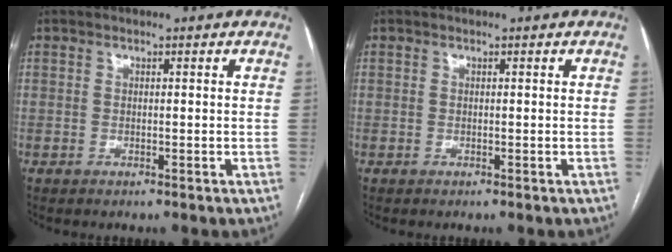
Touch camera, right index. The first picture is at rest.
{"total": 0.0}